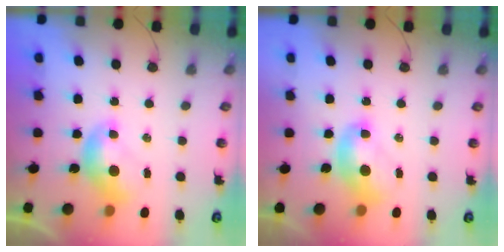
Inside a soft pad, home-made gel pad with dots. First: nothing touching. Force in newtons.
{"total": 2.0, "press": 2.0, "slide": 0.0}